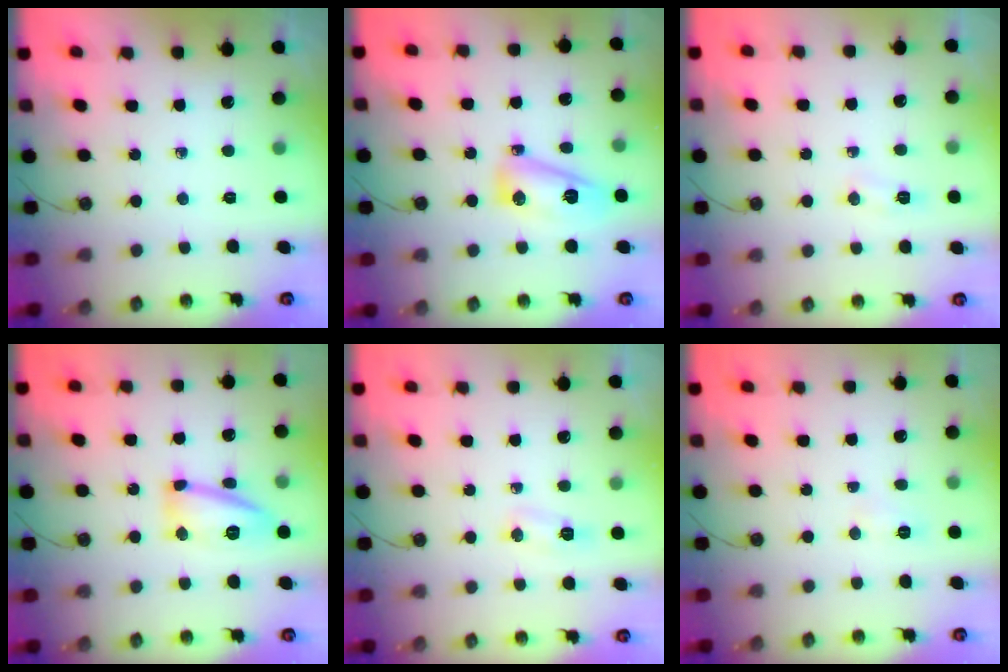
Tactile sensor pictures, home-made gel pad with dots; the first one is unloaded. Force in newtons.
{"total": 10.2, "press": 10.2, "slide": 0.7}
{"total": 4.5, "press": 4.4, "slide": 0.6}
{"total": 13.8, "press": 13.8, "slide": 1.2}
{"total": 4.2, "press": 4.1, "slide": 0.5}
{"total": 4.4, "press": 4.3, "slide": 0.6}